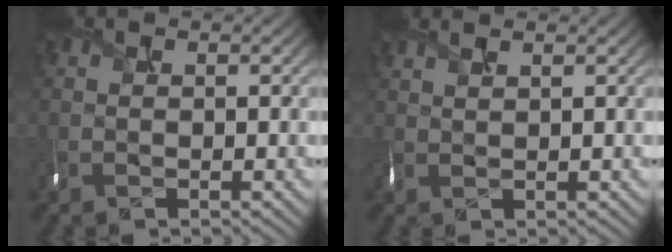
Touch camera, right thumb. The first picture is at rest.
{"total": 1.7, "force": [1.2, 0.5, 1.0], "torque": [-0.011, 0.003, 0.021]}